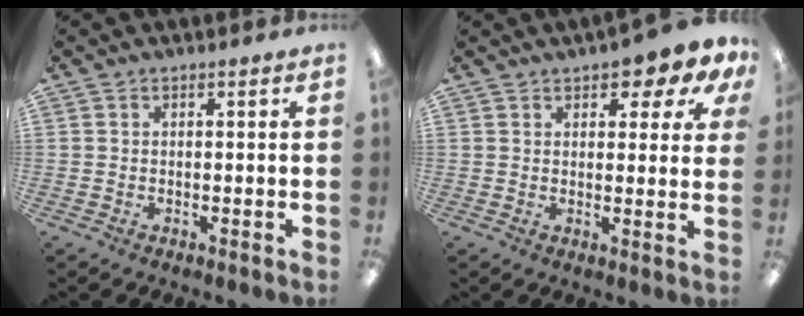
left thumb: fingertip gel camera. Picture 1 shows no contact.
{"total": 6.1, "force": [4.1, 2.4, 3.8], "torque": [-0.043, -0.023, 0.067]}